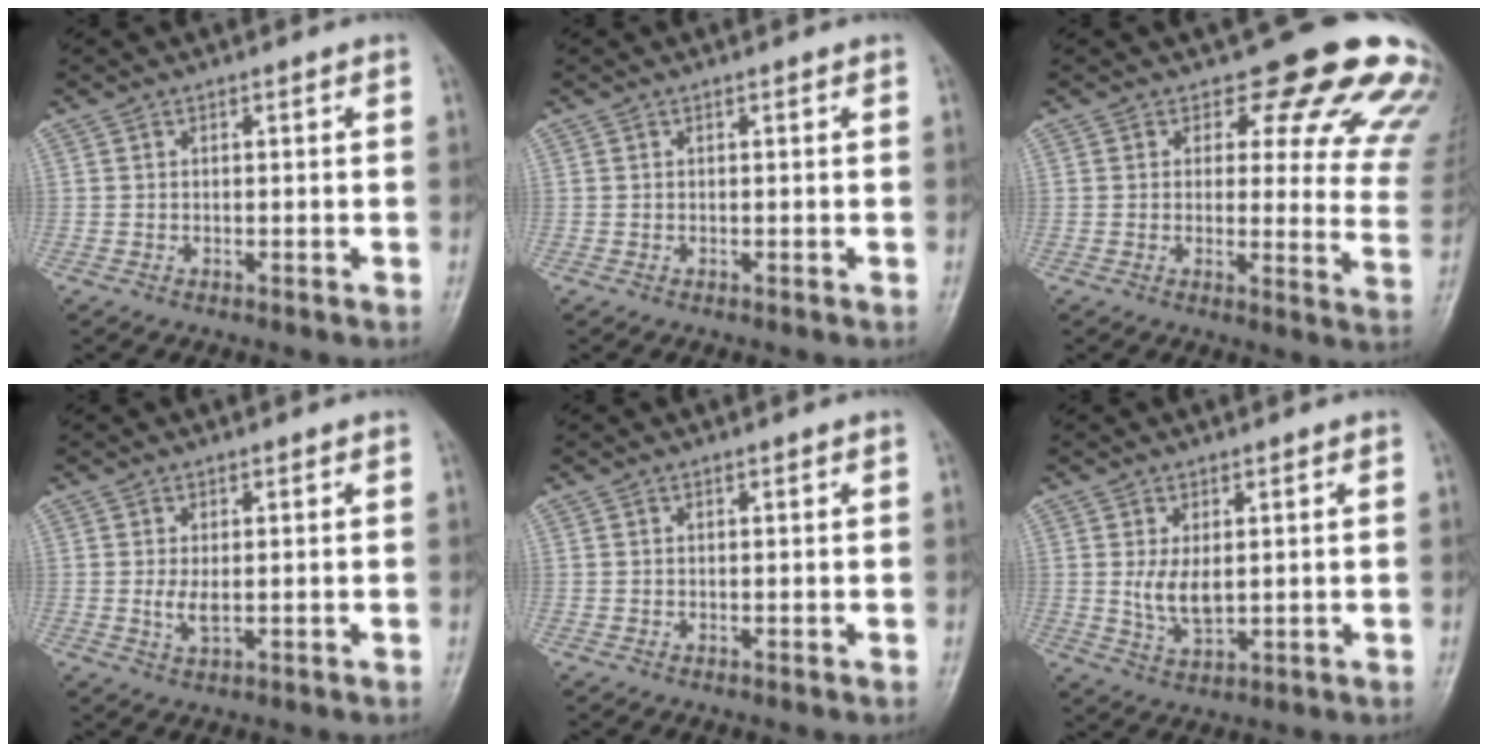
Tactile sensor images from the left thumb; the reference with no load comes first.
{"total": 0.0}
{"total": 17.5, "force": [13.9, 7.0, 7.8], "torque": [-0.034, -0.097, 0.133]}
{"total": 2.5, "force": [0.3, 1.1, 2.3], "torque": [-0.045, -0.008, 0.012]}
{"total": 0.0}
{"total": 5.0, "force": [0.9, 2.6, 4.2], "torque": [-0.071, -0.016, 0.025]}